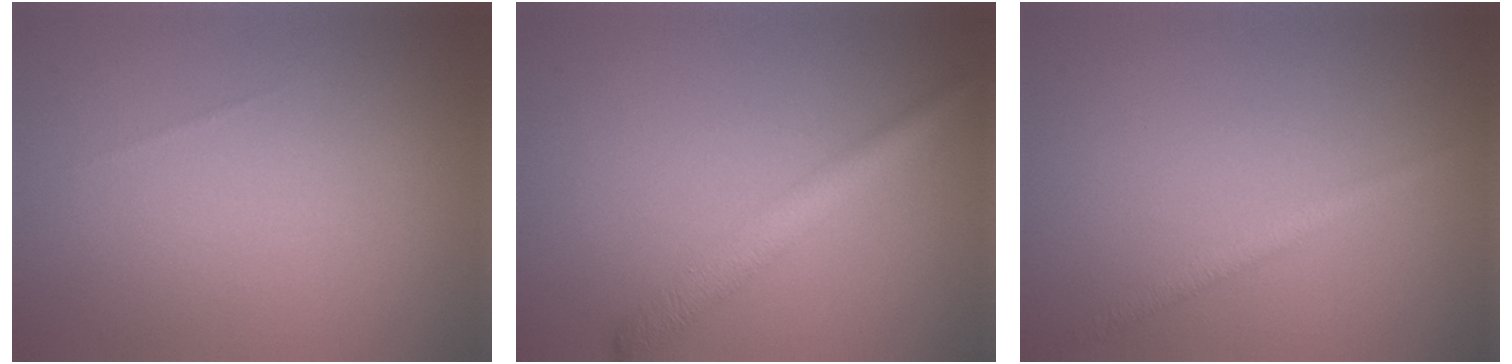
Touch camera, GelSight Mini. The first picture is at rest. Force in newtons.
{"total": 2.8, "press": 2.8, "slide": 0.1}
{"total": 1.5, "press": 1.5, "slide": 0.1}